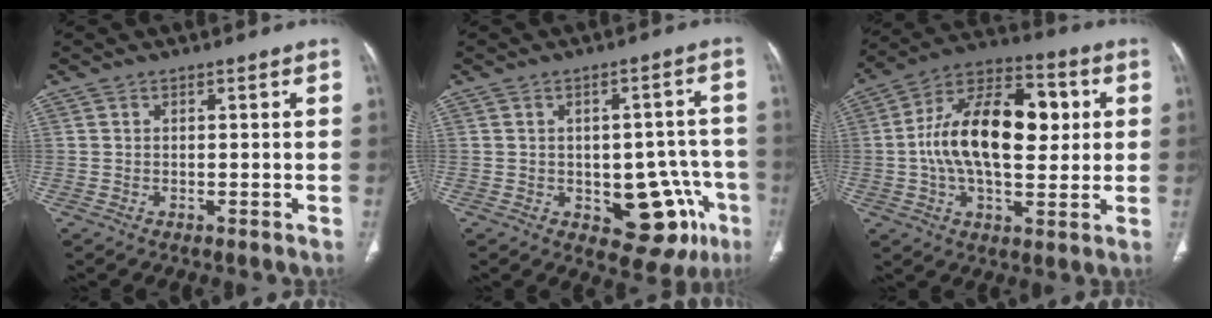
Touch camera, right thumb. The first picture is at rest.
{"total": 13.3, "force": [-4.9, 7.4, 9.9], "torque": [-0.074, 0.029, -0.050]}
{"total": 21.0, "force": [2.2, 11.2, 17.7], "torque": [-0.281, 0.024, 0.031]}